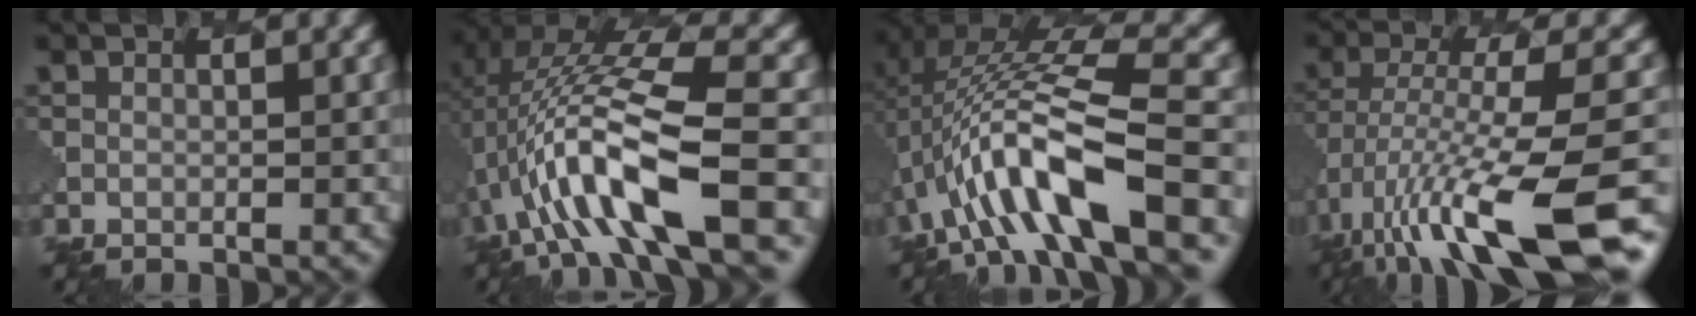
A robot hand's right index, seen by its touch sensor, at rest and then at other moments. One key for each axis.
{"total": 10.7, "fx": -1.7, "fy": 3.1, "fz": 10.0, "tx": -0.194, "ty": 0.019, "tz": -0.027}
{"total": 10.8, "fx": -2.0, "fy": 3.4, "fz": 10.1, "tx": -0.193, "ty": 0.023, "tz": -0.030}
{"total": 13.4, "fx": -6.3, "fy": 3.8, "fz": 11.2, "tx": -0.215, "ty": -0.009, "tz": -0.097}